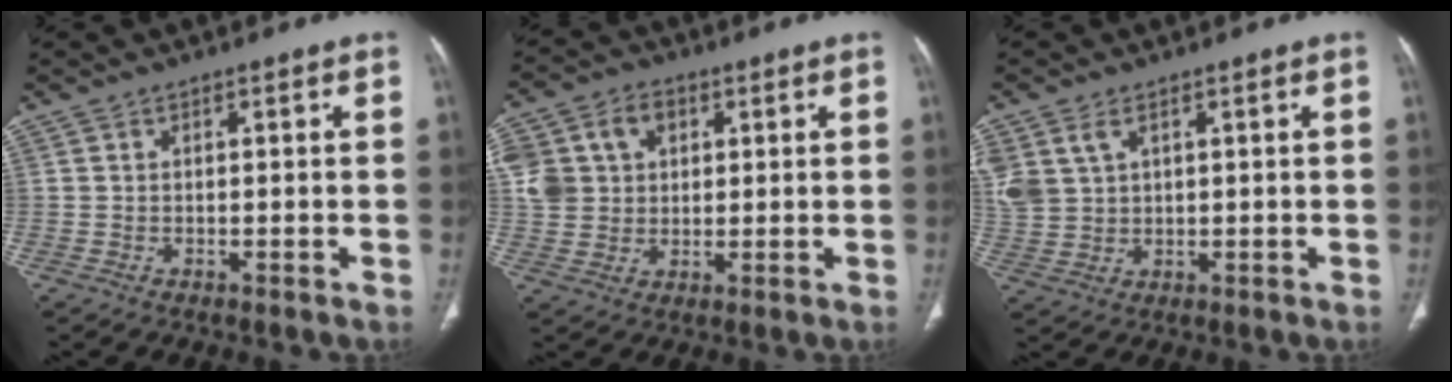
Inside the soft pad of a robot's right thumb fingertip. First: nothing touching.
{"total": 12.3, "force": [3.6, 9.8, 6.4], "torque": [-0.113, 0.011, 0.068]}
{"total": 8.4, "force": [3.4, 5.7, 5.0], "torque": [-0.124, 0.001, 0.083]}